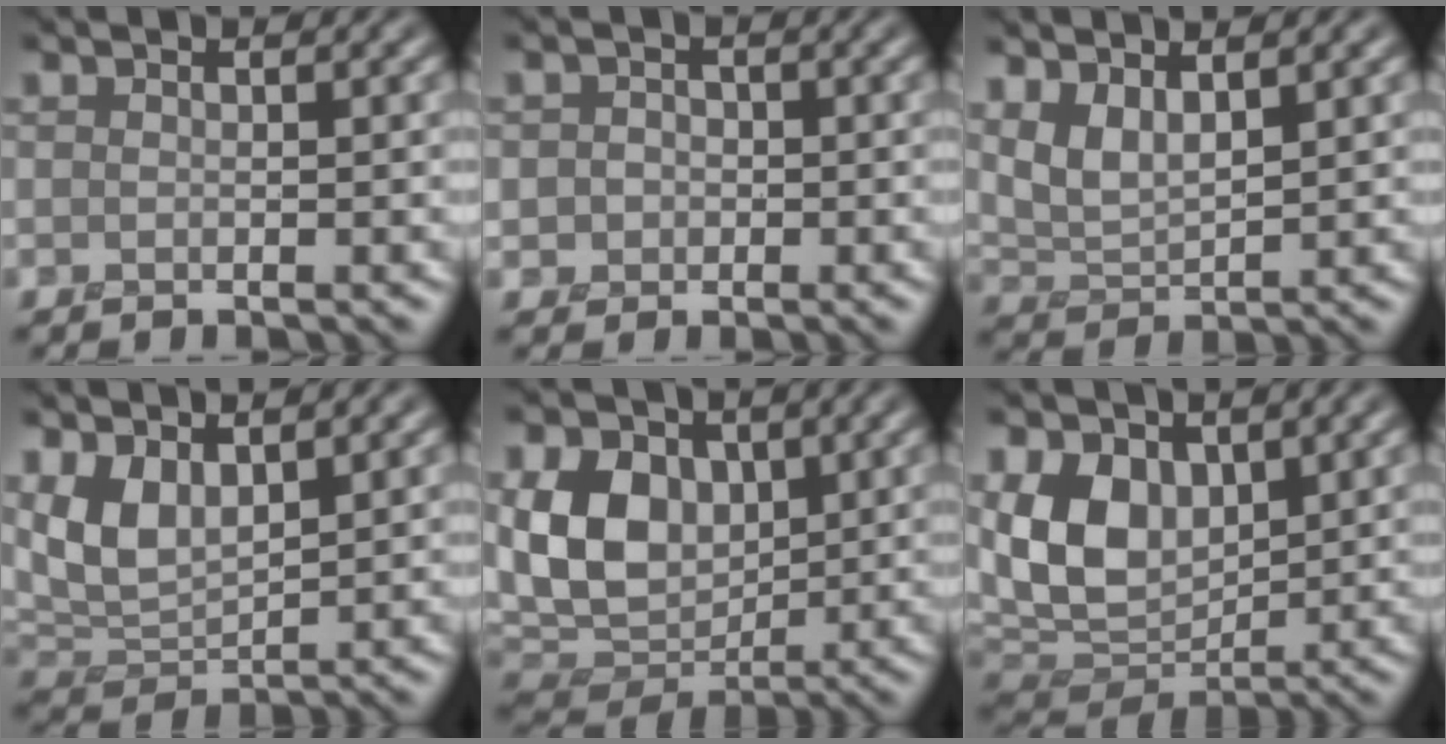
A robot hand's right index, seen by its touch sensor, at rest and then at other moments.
{"total": 1.7, "force": [-0.3, 1.7, 0.4], "torque": [0.007, -0.002, -0.006]}
{"total": 3.3, "force": [2.0, 1.3, 2.3], "torque": [-0.056, -0.005, 0.044]}
{"total": 4.7, "force": [2.2, 2.4, 3.4], "torque": [-0.082, -0.005, 0.048]}
{"total": 8.6, "force": [1.5, 6.3, 5.7], "torque": [-0.123, -0.006, 0.020]}
{"total": 7.5, "force": [1.9, 5.0, 5.2], "torque": [-0.115, -0.013, 0.033]}